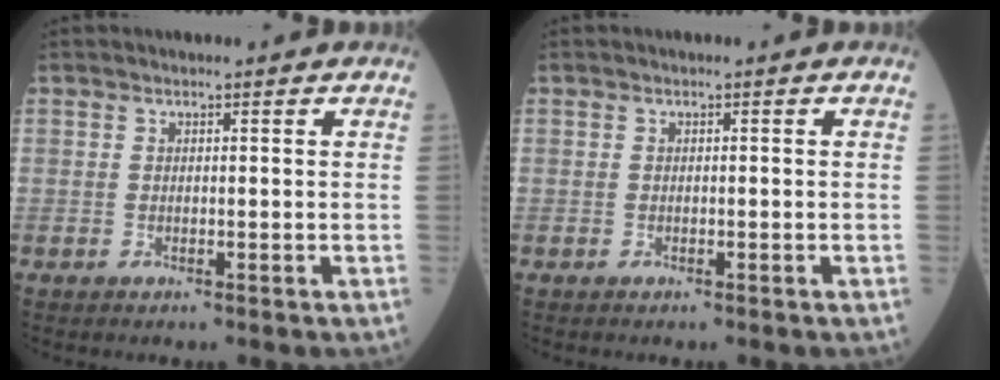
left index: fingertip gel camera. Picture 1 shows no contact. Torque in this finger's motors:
{"motor_torque": [-0.02, 0.02, 0.02, 0.00]}